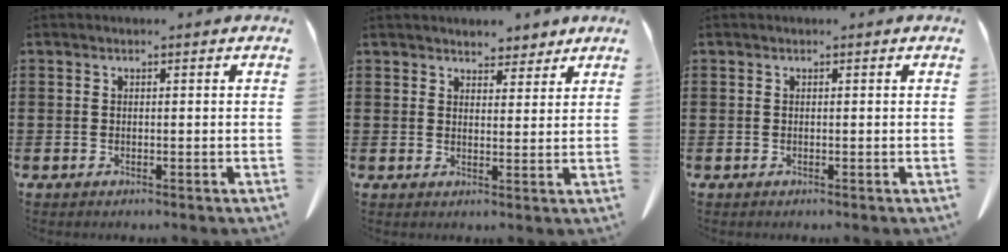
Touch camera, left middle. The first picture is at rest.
{"total": 4.2, "force": [3.9, 1.3, 0.4], "torque": [-0.011, -0.010, 0.074]}
{"total": 0.0}